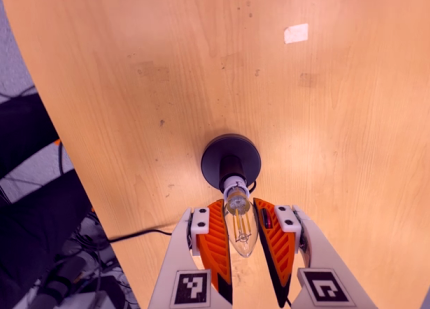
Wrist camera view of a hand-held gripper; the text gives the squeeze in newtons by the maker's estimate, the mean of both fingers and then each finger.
{"total": 12.1, "left": 11.7, "right": 12.5}